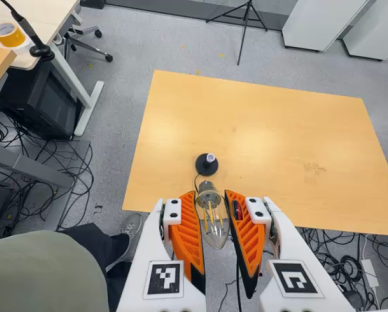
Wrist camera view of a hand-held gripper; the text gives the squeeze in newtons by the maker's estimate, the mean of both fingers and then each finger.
{"total": 20.2, "left": 21.7, "right": 18.8}